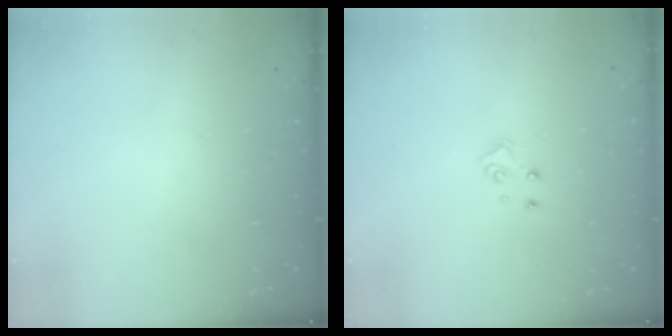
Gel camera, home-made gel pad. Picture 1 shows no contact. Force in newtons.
{"total": 4.0, "press": 4.0, "slide": 0.2}